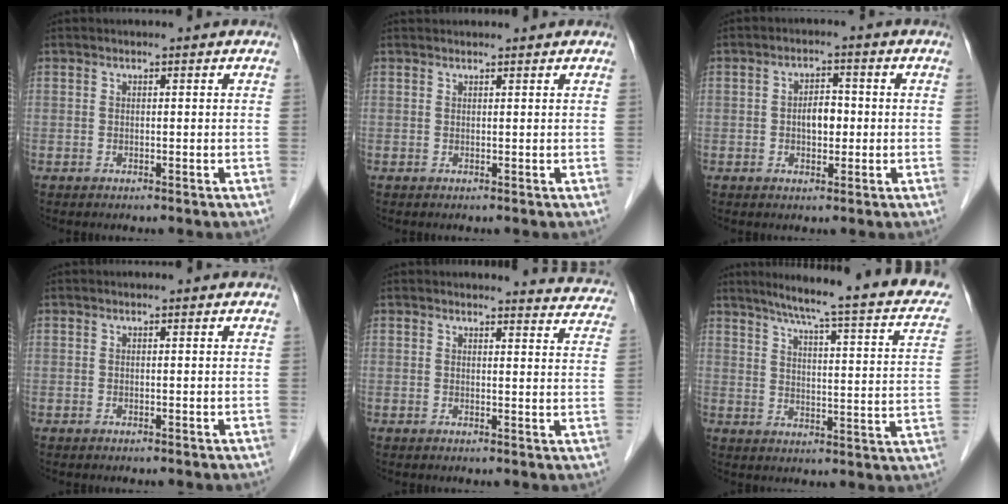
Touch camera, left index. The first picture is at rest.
{"total": 3.9, "force": [3.8, 0.5, 0.6], "torque": [-0.009, 0.037, 0.058]}
{"total": 3.6, "force": [-0.4, 2.0, 3.0], "torque": [-0.051, 0.009, -0.004]}
{"total": 0.0}
{"total": 7.0, "force": [7.0, 0.8, 0.0], "torque": [0.017, -0.034, 0.051]}
{"total": 21.7, "force": [17.3, 1.8, 12.9], "torque": [-0.176, -0.015, 0.203]}